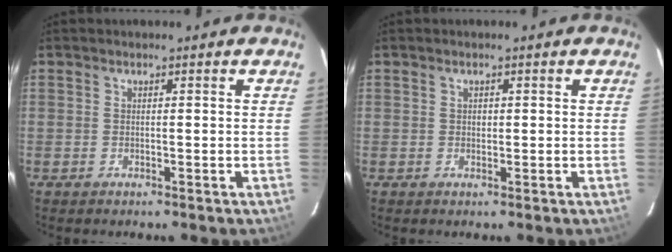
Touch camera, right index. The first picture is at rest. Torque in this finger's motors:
{"motor_torque": [0.10, 0.08, 0.16, 0.02]}